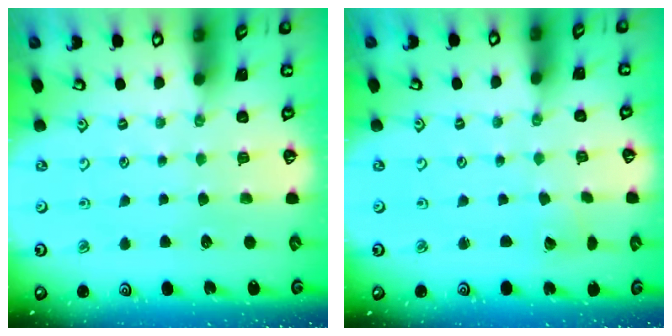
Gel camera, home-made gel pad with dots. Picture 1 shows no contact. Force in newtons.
{"total": 2.1, "press": 2.1, "slide": 0.1}